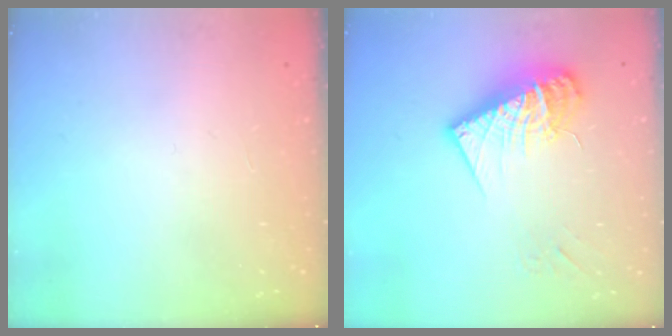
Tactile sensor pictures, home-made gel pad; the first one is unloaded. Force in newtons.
{"total": 15.6, "press": 15.5, "slide": 1.6}